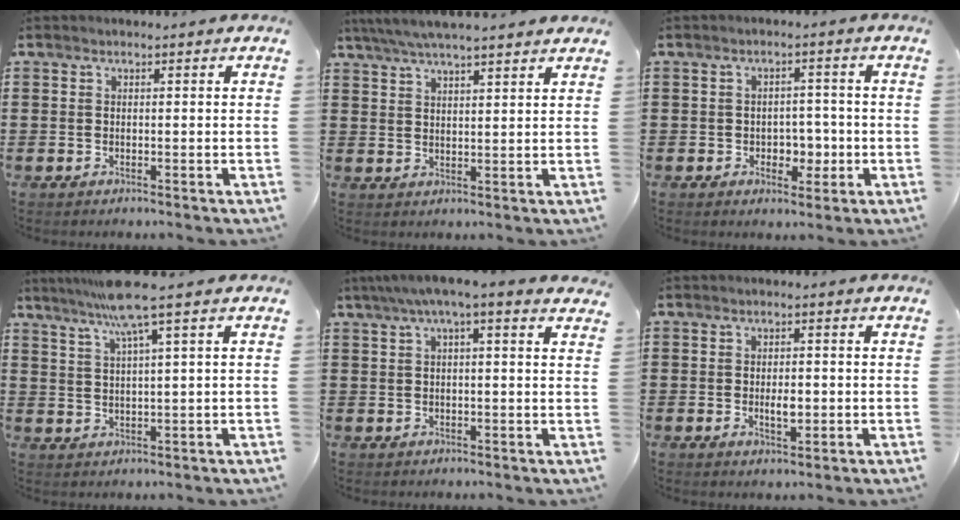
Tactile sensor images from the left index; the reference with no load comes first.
{"total": 4.6, "force": [4.2, 0.0, 2.0], "torque": [-0.050, -0.012, 0.073]}
{"total": 3.8, "force": [-1.0, 3.0, 2.1], "torque": [-0.034, 0.000, -0.027]}
{"total": 7.2, "force": [4.5, -0.7, 5.6], "torque": [-0.119, 0.000, 0.078]}
{"total": 3.8, "force": [2.4, 0.3, 2.9], "torque": [-0.062, 0.003, 0.041]}
{"total": 2.8, "force": [-0.3, 1.3, 2.5], "torque": [-0.048, 0.001, -0.006]}